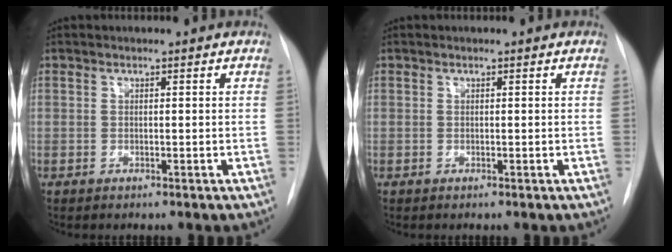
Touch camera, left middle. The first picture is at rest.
{"total": 0.0}